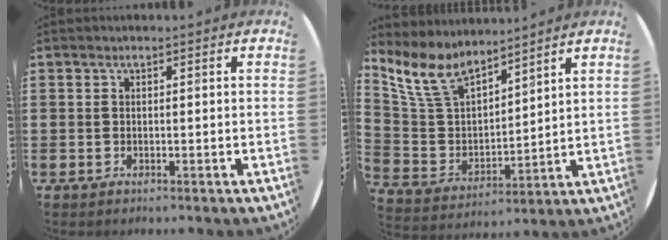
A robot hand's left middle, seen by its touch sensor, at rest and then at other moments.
{"total": 9.6, "force": [8.1, 3.5, 3.9], "torque": [-0.107, -0.027, 0.151]}